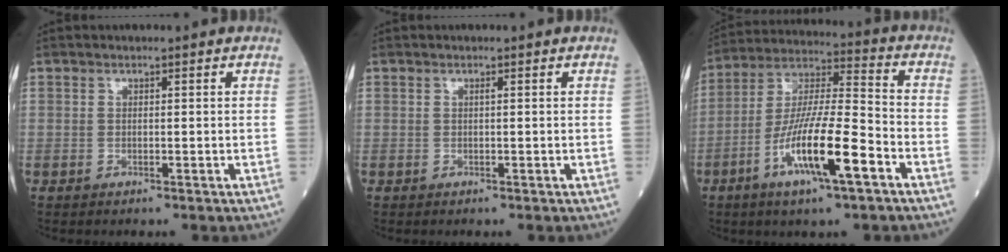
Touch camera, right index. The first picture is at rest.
{"total": 0.0}
{"total": 15.0, "force": [-6.5, 1.6, 13.5], "torque": [-0.255, -0.010, -0.116]}